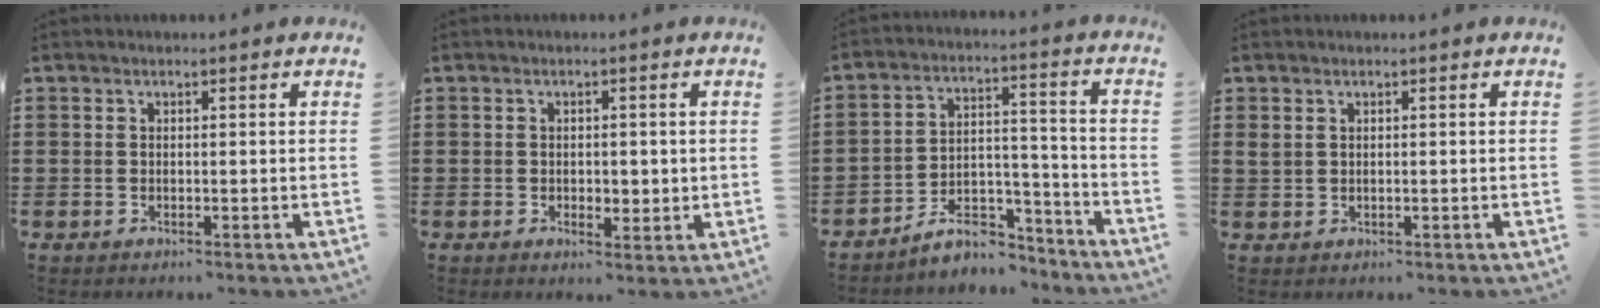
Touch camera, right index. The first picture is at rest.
{"total": 2.0, "force": [-0.1, 1.5, 1.3], "torque": [-0.021, 0.006, -0.005]}
{"total": 7.7, "force": [-6.6, 3.0, 2.6], "torque": [-0.041, 0.025, -0.124]}
{"total": 0.9, "force": [0.5, 0.6, 0.5], "torque": [-0.012, 0.004, 0.009]}